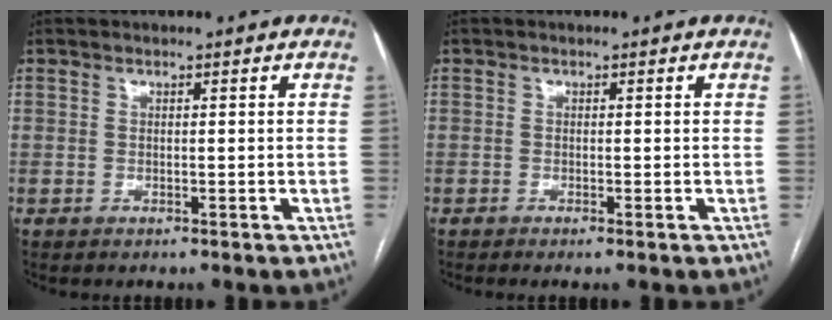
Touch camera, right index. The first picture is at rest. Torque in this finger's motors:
{"motor_torque": [0.22, 0.06, -0.04, 0.01]}